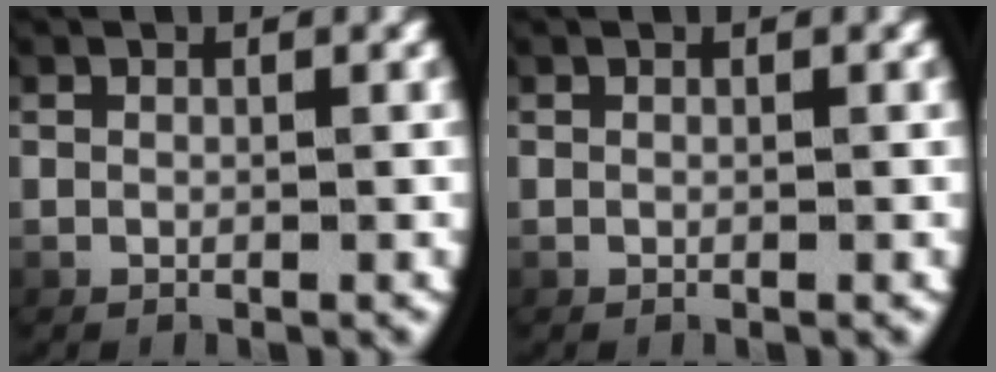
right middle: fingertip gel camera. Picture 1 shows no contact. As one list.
[{"total": 0.0}]